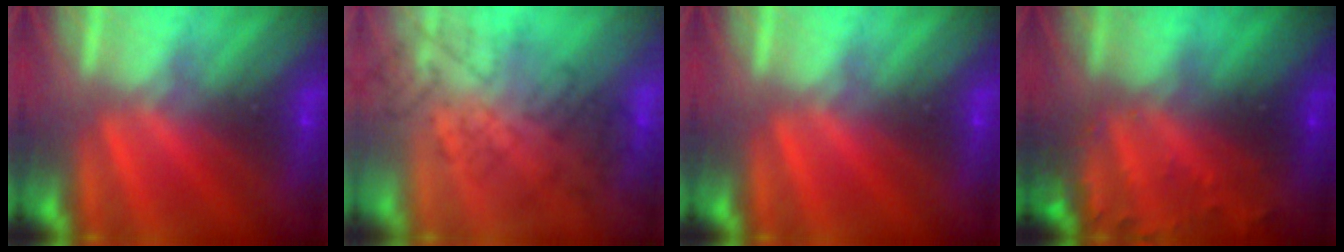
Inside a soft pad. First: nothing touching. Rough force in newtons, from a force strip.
{"total": 4.5}
{"total": 0.0}
{"total": 7.6}